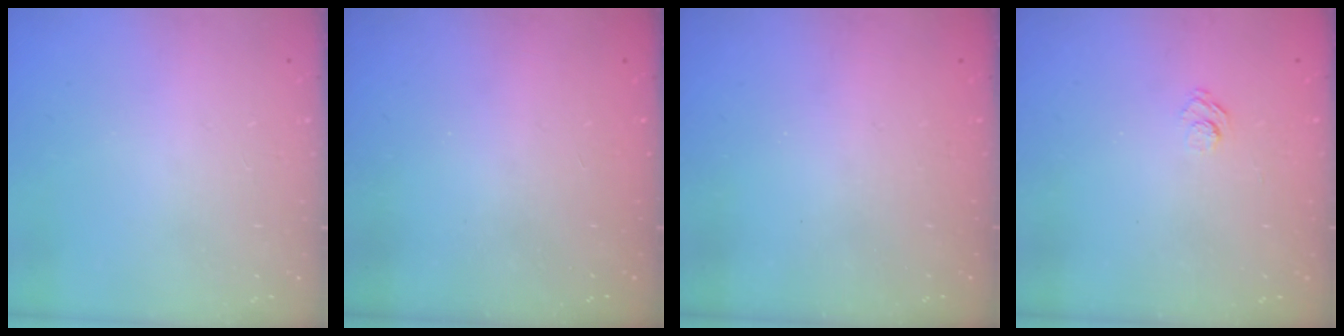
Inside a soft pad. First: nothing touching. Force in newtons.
{"total": 2.3, "press": 2.2, "slide": 0.7}
{"total": 2.4, "press": 2.3, "slide": 0.8}
{"total": 3.1, "press": 2.8, "slide": 1.3}